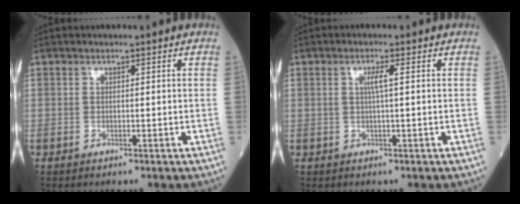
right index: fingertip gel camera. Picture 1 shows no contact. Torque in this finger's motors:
{"motor_torque": [0.13, 0.15, 0.03, 0.05]}